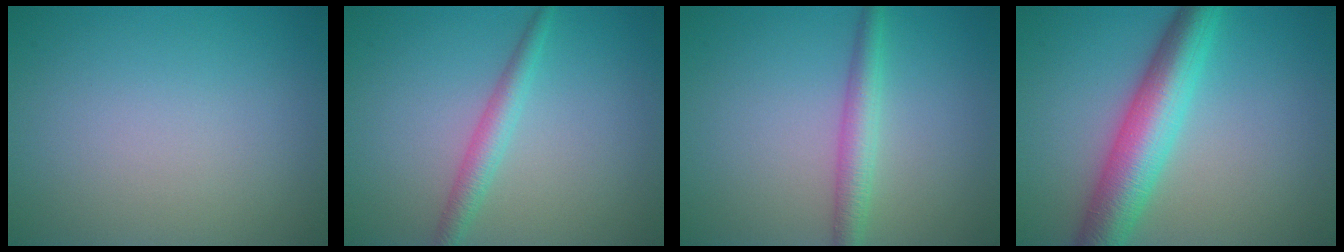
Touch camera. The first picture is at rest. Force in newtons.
{"total": 2.3, "press": 2.3, "slide": 0.1}
{"total": 2.8, "press": 2.8, "slide": 0.1}
{"total": 7.1, "press": 7.1, "slide": 0.2}